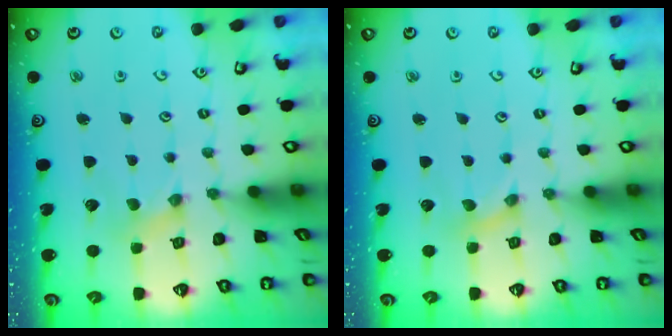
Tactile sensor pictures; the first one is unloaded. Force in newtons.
{"total": 0.0}